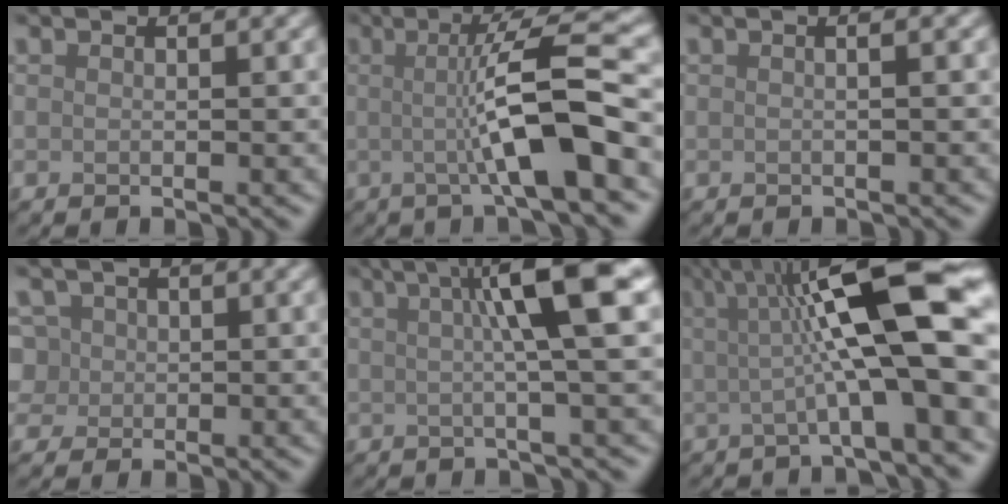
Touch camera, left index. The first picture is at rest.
{"total": 8.1, "force": [-0.6, 1.4, 8.0], "torque": [-0.122, 0.000, -0.012]}
{"total": 2.0, "force": [0.5, 0.9, 1.7], "torque": [-0.010, 0.006, -0.017]}
{"total": 3.1, "force": [0.8, 2.8, 1.0], "torque": [-0.039, 0.009, 0.021]}
{"total": 8.1, "force": [1.9, 1.1, 7.8], "torque": [-0.098, 0.019, 0.024]}
{"total": 12.2, "force": [1.2, 2.4, 11.9], "torque": [-0.171, 0.021, 0.016]}